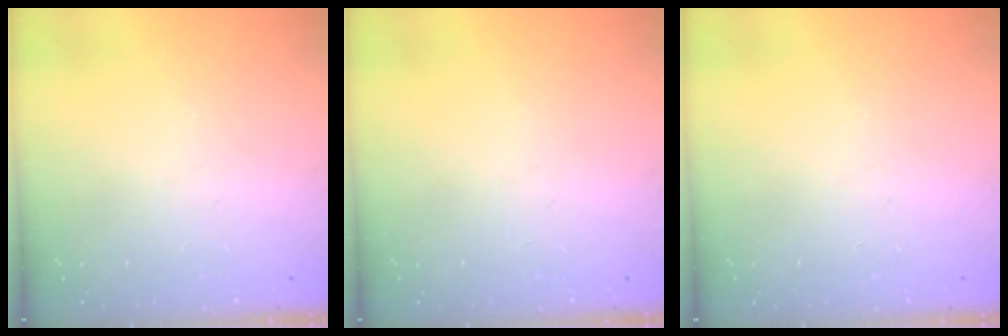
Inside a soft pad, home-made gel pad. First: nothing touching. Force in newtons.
{"total": 0.0}
{"total": 0.0}